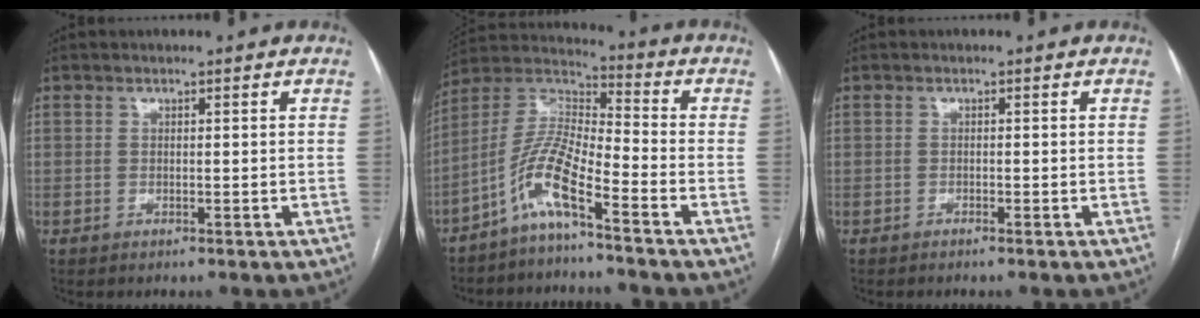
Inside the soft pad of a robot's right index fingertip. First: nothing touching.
{"total": 9.2, "force": [-5.7, 0.7, 7.2], "torque": [-0.157, 0.010, -0.121]}
{"total": 0.6, "force": [-0.5, 0.0, 0.3], "torque": [-0.008, -0.001, -0.009]}